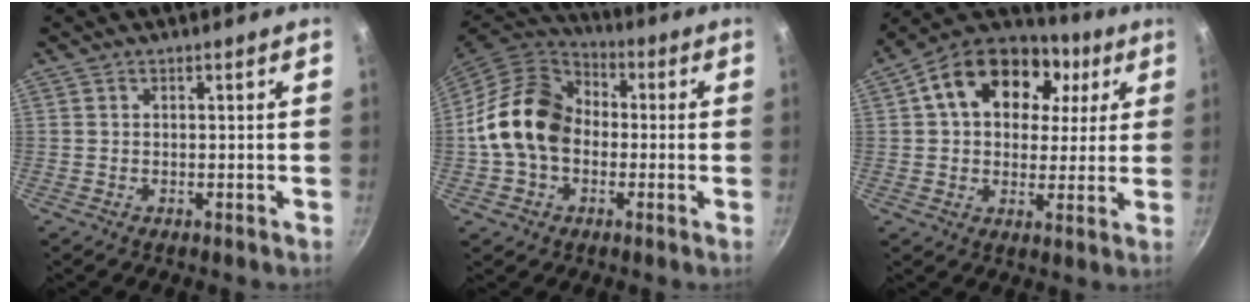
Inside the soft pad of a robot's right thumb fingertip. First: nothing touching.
{"total": 16.1, "force": [-0.8, 12.3, 10.4], "torque": [-0.160, 0.036, -0.029]}
{"total": 20.4, "force": [6.4, 14.3, 13.0], "torque": [-0.208, 0.021, 0.092]}